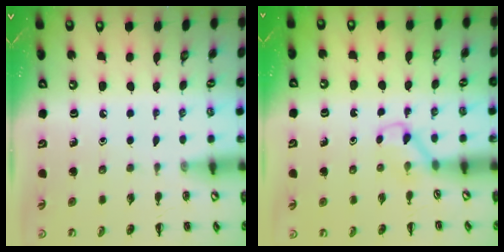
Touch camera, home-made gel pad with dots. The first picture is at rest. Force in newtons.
{"total": 3.0, "press": 2.8, "slide": 0.9}